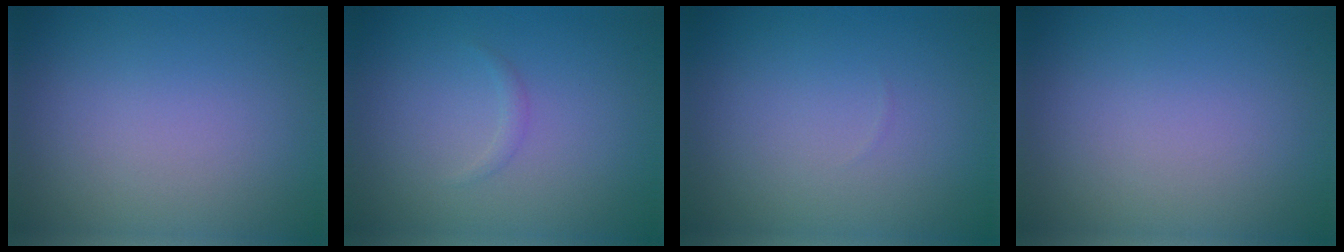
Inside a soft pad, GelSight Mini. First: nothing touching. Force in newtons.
{"total": 0.6, "press": 0.6, "slide": 0.0}
{"total": 0.0}
{"total": 0.0}